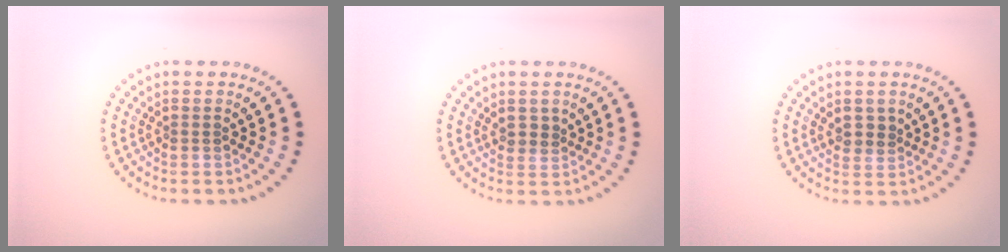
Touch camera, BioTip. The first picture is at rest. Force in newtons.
{"total": 1.4, "press": 1.1, "slide": 0.8}
{"total": 1.5, "press": 1.4, "slide": 0.7}